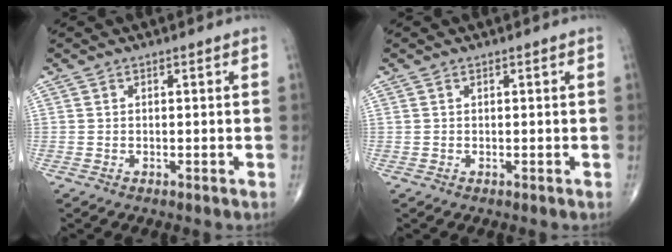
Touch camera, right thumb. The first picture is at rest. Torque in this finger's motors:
{"motor_torque": [0.21, -0.46, -0.04, 0.02, 0.01]}